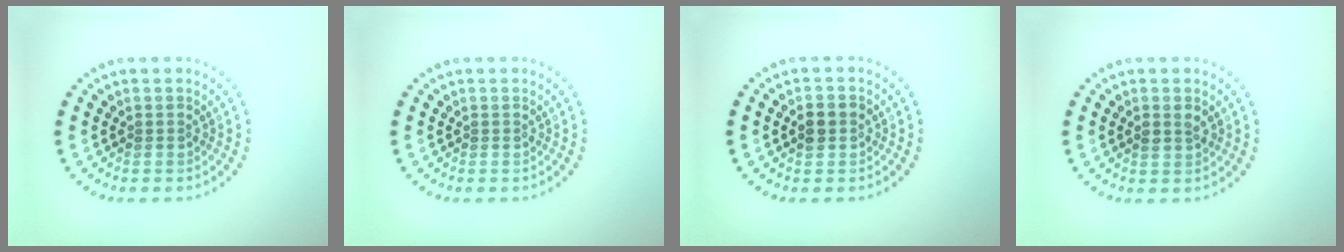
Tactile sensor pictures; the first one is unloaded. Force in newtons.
{"total": 0.0}
{"total": 1.8, "press": 1.8, "slide": 0.1}
{"total": 1.3, "press": 1.3, "slide": 0.3}